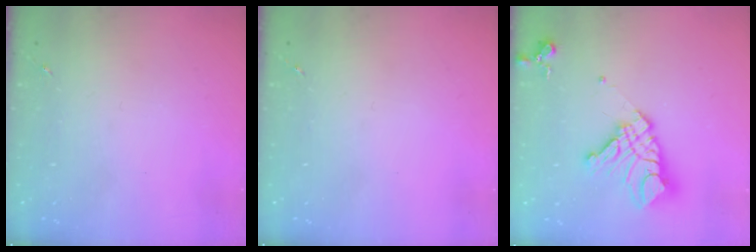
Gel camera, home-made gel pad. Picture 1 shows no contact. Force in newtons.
{"total": 0.0}
{"total": 16.4, "press": 16.3, "slide": 2.1}